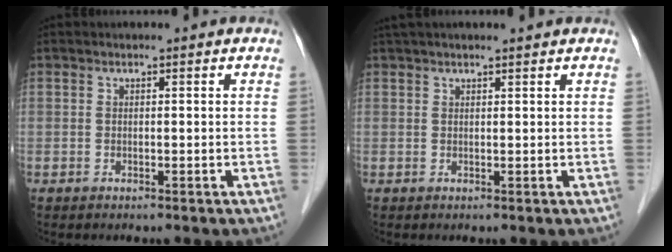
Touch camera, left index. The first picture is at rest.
{"total": 5.6, "force": [4.9, 0.3, 2.8], "torque": [-0.043, 0.036, 0.073]}